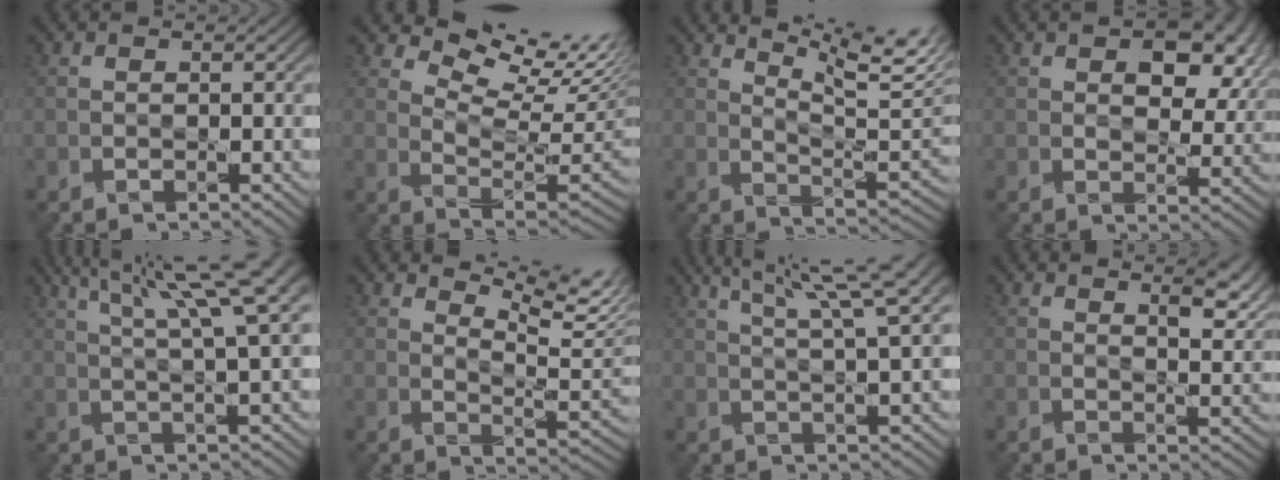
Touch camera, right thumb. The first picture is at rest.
{"total": 11.0, "force": [8.1, 3.6, 6.5], "torque": [-0.126, 0.006, 0.124]}
{"total": 11.8, "force": [8.3, 2.4, 8.1], "torque": [-0.134, 0.009, 0.116]}
{"total": 8.0, "force": [3.2, 4.7, 5.7], "torque": [-0.090, -0.010, 0.051]}
{"total": 13.0, "force": [7.3, 2.3, 10.5], "torque": [-0.160, 0.036, 0.097]}
{"total": 9.0, "force": [7.0, 2.2, 5.3], "torque": [-0.102, 0.001, 0.105]}
{"total": 10.2, "force": [6.4, 1.3, 7.9], "torque": [-0.117, 0.025, 0.083]}
{"total": 5.0, "force": [3.5, 1.4, 3.3], "torque": [-0.057, 0.001, 0.056]}